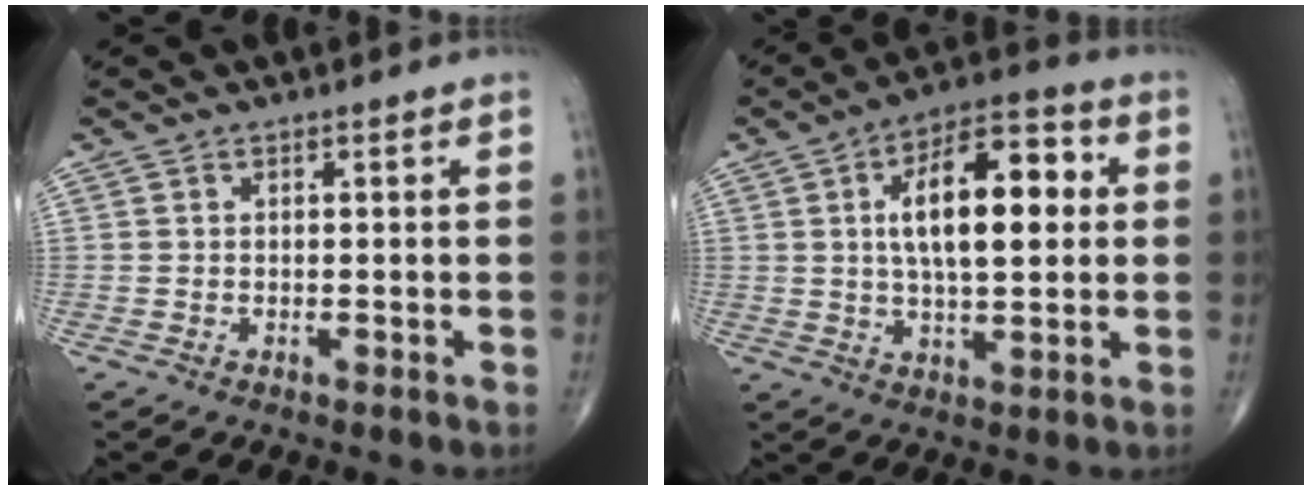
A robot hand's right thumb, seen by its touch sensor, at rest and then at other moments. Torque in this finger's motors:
{"motor_torque": [-0.01, 0.51, 0.85, -0.08, 0.12]}